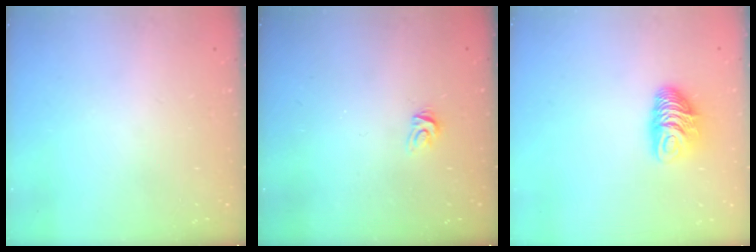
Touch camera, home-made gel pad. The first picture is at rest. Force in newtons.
{"total": 4.3, "press": 4.3, "slide": 0.2}
{"total": 9.4, "press": 9.4, "slide": 0.9}